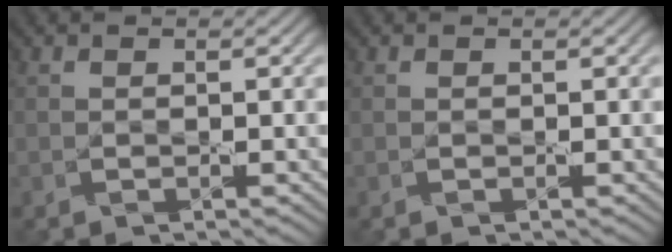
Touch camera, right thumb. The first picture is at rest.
{"total": 0.0}